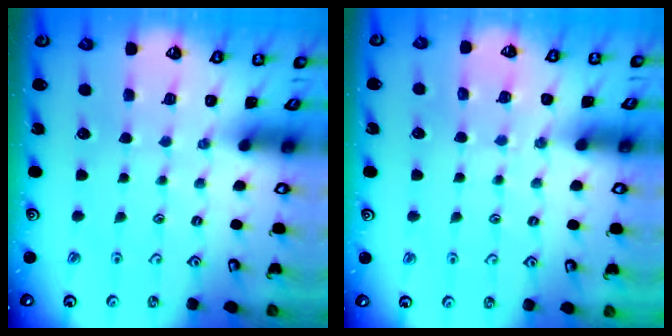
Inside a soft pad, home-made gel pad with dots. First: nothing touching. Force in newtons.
{"total": 5.6, "press": 5.6, "slide": 0.6}